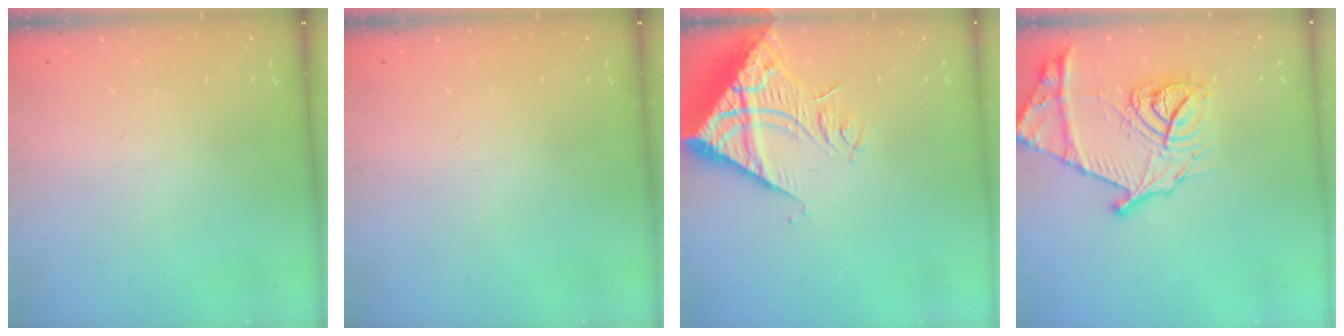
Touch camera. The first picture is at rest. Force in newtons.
{"total": 0.0}
{"total": 15.4, "press": 15.2, "slide": 1.8}
{"total": 19.1, "press": 19.0, "slide": 1.8}